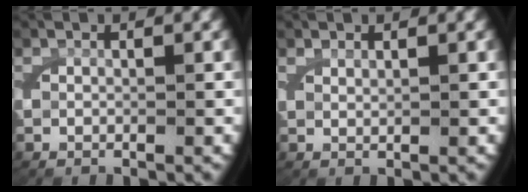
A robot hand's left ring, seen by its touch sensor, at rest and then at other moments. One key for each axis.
{"total": 0.9, "fx": 0.7, "fy": -0.3, "fz": 0.5, "tx": -0.005, "ty": -0.003, "tz": 0.018}